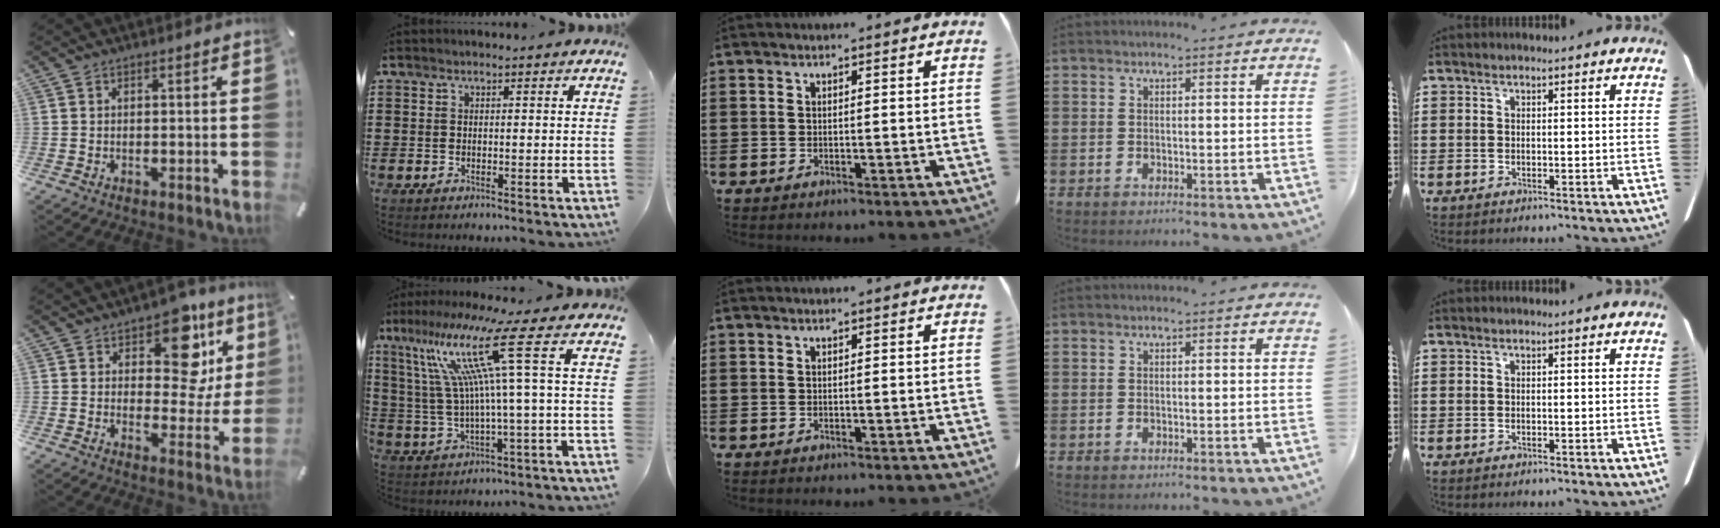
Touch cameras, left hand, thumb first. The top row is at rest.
{"thumb": {"total": 15.2, "force": [8.1, 8.3, 9.9], "torque": [-0.129, -0.049, 0.134]}, "index": {"total": 15.6, "force": [5.4, -0.2, 14.6], "torque": [-0.323, -0.024, 0.062]}}